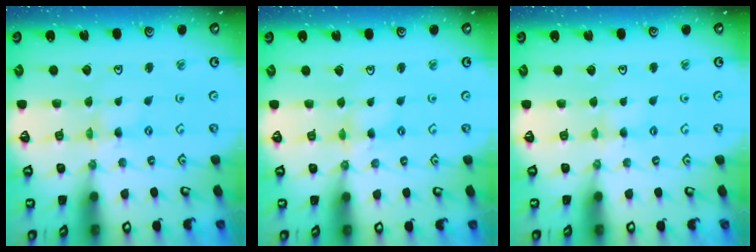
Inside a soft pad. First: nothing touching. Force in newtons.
{"total": 2.6, "press": 2.6, "slide": 0.4}
{"total": 3.1, "press": 3.1, "slide": 0.4}